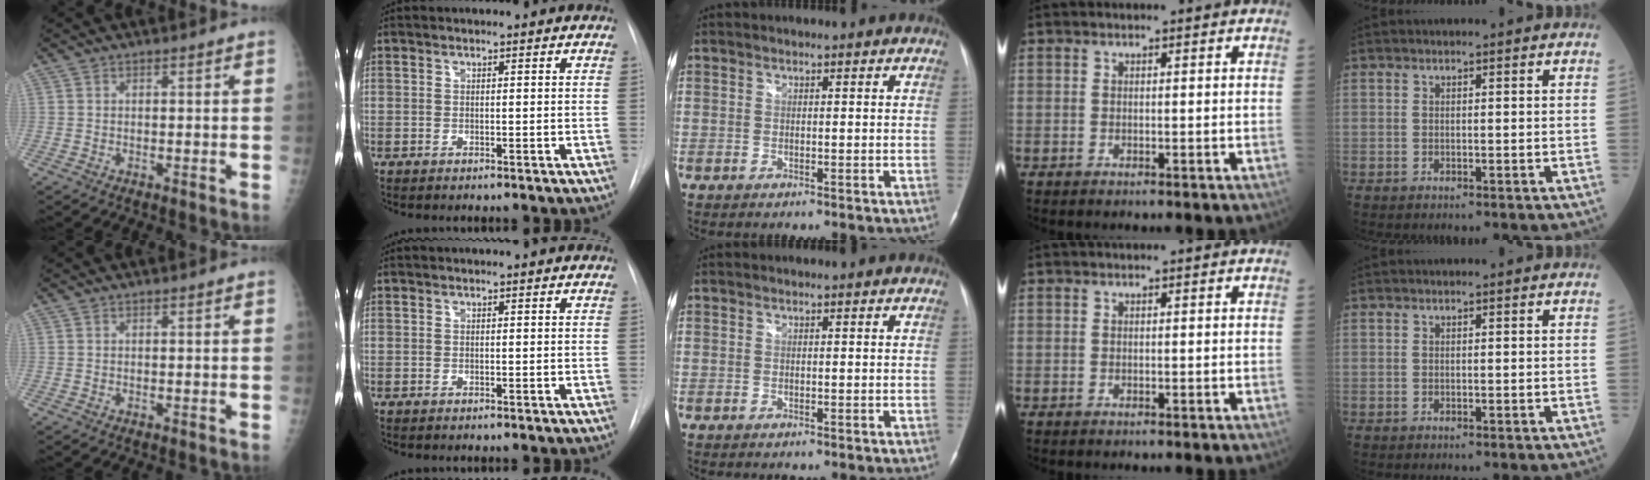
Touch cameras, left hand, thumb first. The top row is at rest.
{}